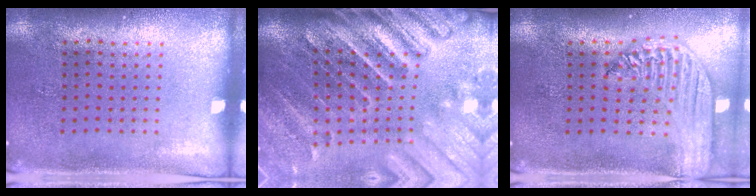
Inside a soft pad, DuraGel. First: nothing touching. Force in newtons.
{"total": 4.1, "press": 3.5, "slide": 2.2}
{"total": 2.6, "press": 2.1, "slide": 1.5}